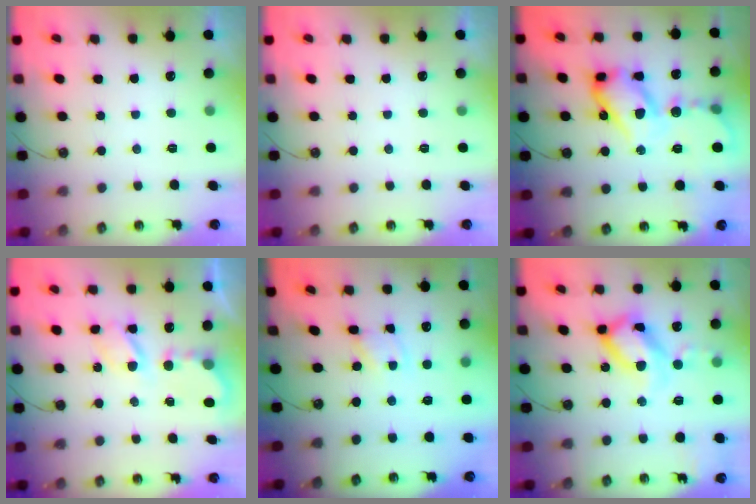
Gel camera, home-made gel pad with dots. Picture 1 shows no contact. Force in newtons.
{"total": 0.0}
{"total": 21.1, "press": 21.0, "slide": 2.3}
{"total": 6.0, "press": 6.0, "slide": 0.4}
{"total": 1.5, "press": 1.5, "slide": 0.0}
{"total": 20.3, "press": 20.2, "slide": 1.8}